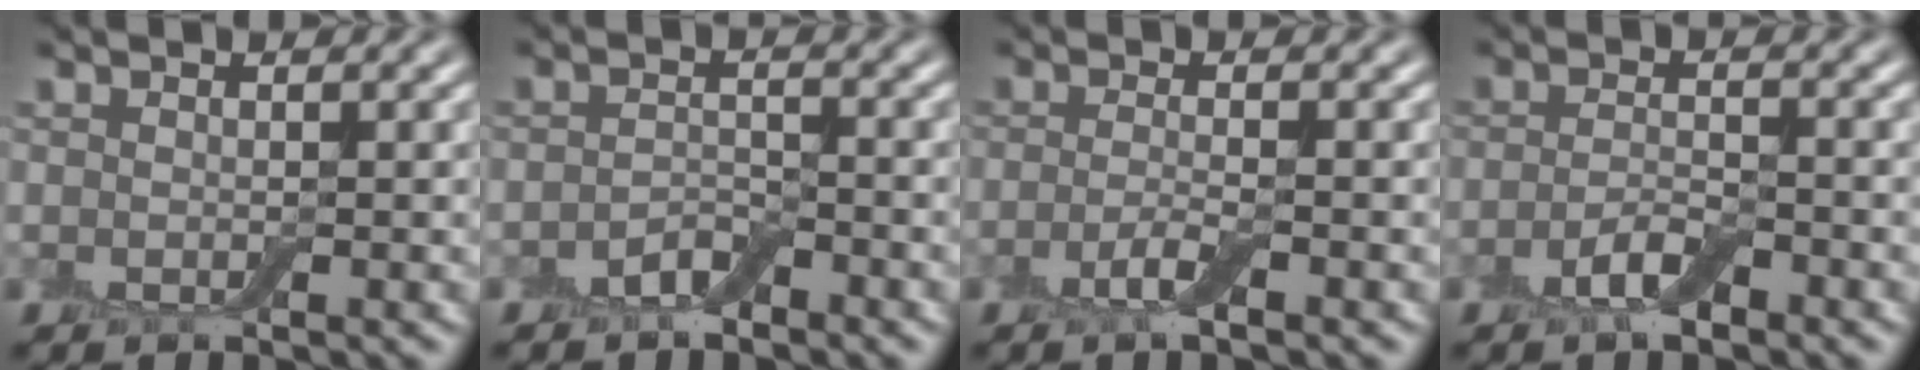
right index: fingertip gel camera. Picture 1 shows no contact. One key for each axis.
{"total": 1.7, "fx": -1.3, "fy": 0.7, "fz": 0.9, "tx": -0.018, "ty": 0.006, "tz": -0.026}
{"total": 1.9, "fx": -1.0, "fy": 0.3, "fz": 1.6, "tx": -0.035, "ty": 0.001, "tz": -0.024}
{"total": 2.4, "fx": -1.4, "fy": 0.8, "fz": 1.8, "tx": -0.038, "ty": 0.003, "tz": -0.031}